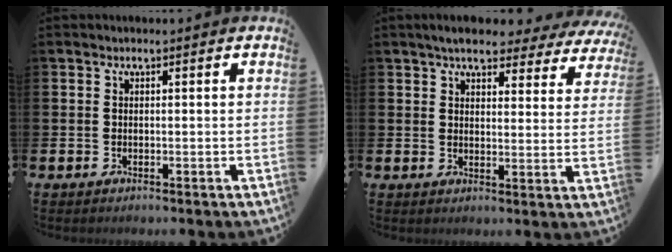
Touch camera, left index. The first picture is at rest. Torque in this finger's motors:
{"motor_torque": [1.12, -1.01, 0.62, 0.03]}